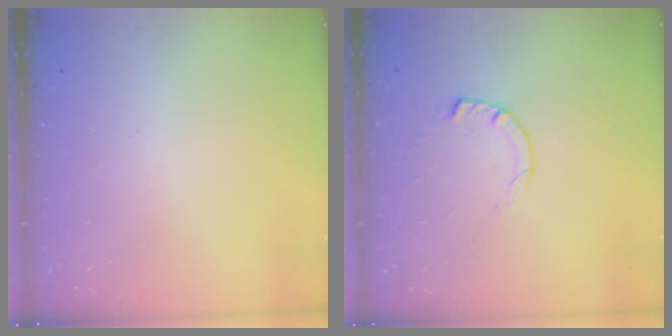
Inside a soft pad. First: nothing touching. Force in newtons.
{"total": 4.1, "press": 4.0, "slide": 0.8}